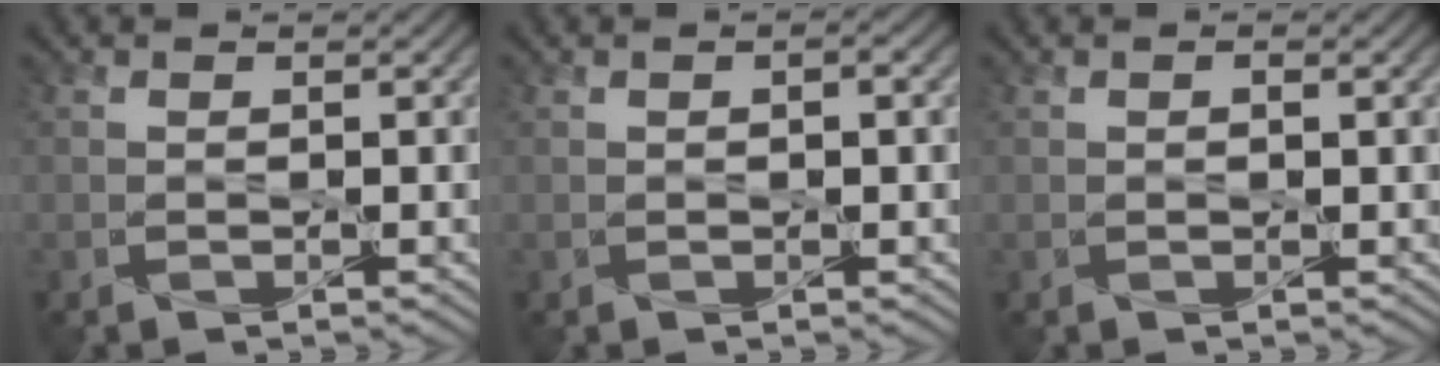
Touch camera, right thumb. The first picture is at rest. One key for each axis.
{"total": 0.9, "fx": 0.3, "fy": 0.4, "fz": 0.7, "tx": -0.012, "ty": -0.001, "tz": 0.009}
{"total": 0.5, "fx": 0.3, "fy": 0.2, "fz": 0.4, "tx": -0.005, "ty": -0.003, "tz": 0.008}